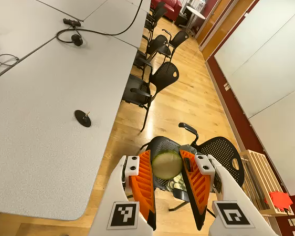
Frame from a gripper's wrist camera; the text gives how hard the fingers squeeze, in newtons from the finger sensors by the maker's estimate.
{"total": 9.4, "left": 9.6, "right": 9.2}